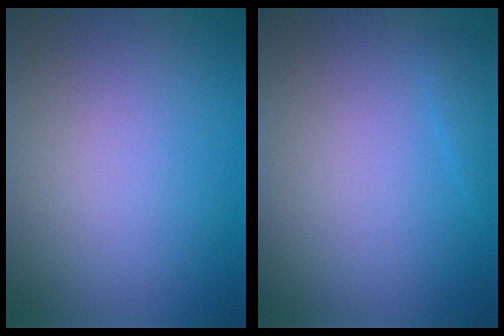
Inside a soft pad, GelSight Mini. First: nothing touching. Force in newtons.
{"total": 0.9, "press": 0.9, "slide": 0.1}